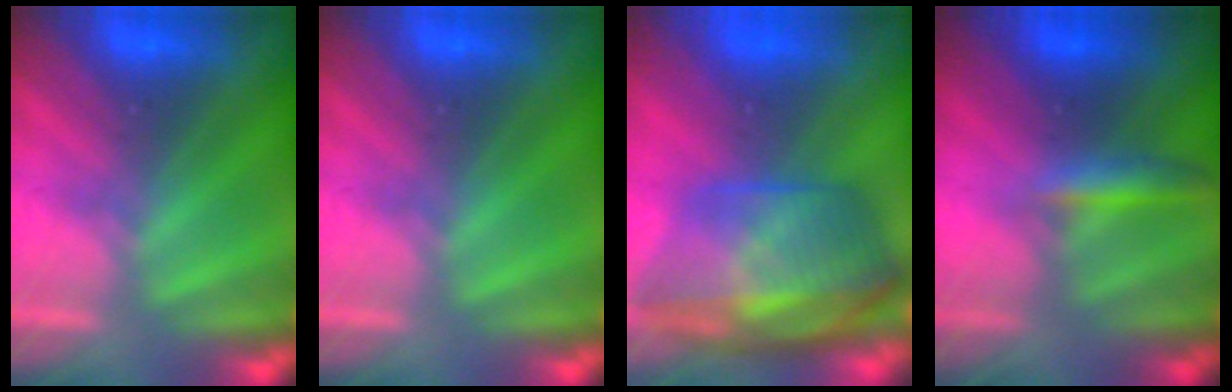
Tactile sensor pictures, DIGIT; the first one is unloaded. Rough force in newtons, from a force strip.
{"total": 0.0}
{"total": 8.8}
{"total": 2.7}